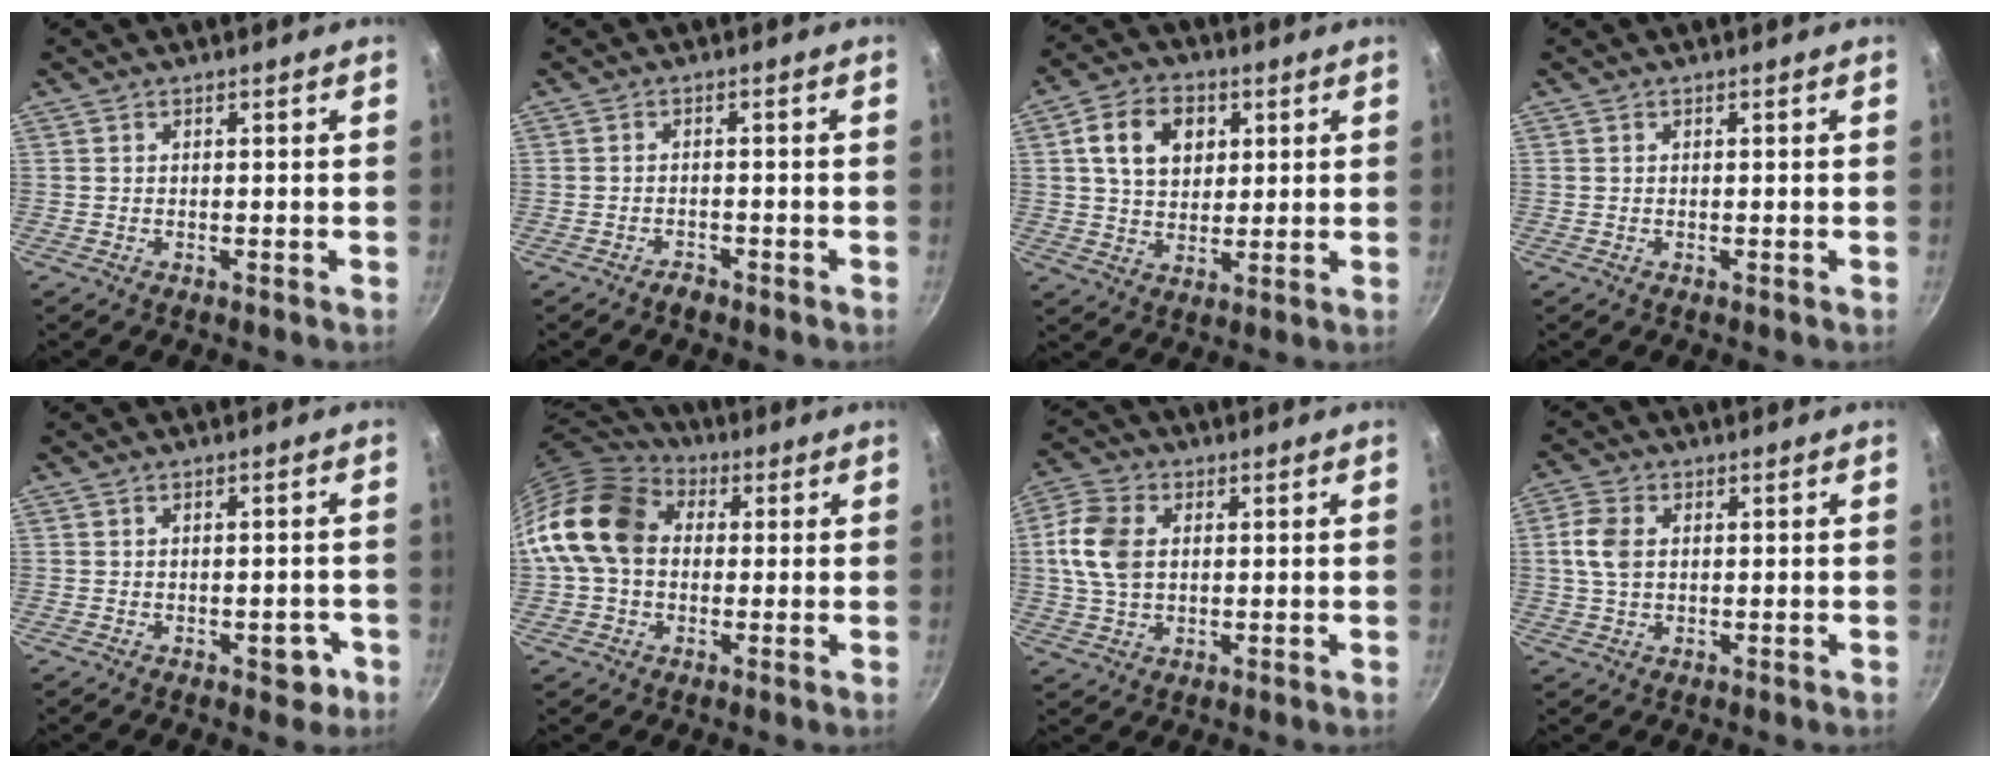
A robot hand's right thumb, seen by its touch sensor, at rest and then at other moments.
{"total": 1.8, "force": [-1.5, 0.7, 0.5], "torque": [-0.003, 0.019, -0.021]}
{"total": 10.5, "force": [3.0, 7.7, 6.4], "torque": [-0.091, 0.003, 0.047]}
{"total": 0.0}
{"total": 3.7, "force": [-1.6, 2.1, 2.5], "torque": [-0.010, 0.015, -0.013]}
{"total": 16.4, "force": [1.6, 12.5, 10.5], "torque": [-0.175, 0.032, 0.014]}
{"total": 9.9, "force": [1.4, 6.8, 7.0], "torque": [-0.128, 0.008, 0.018]}
{"total": 5.8, "force": [0.8, 4.0, 4.2], "torque": [-0.082, 0.005, 0.012]}